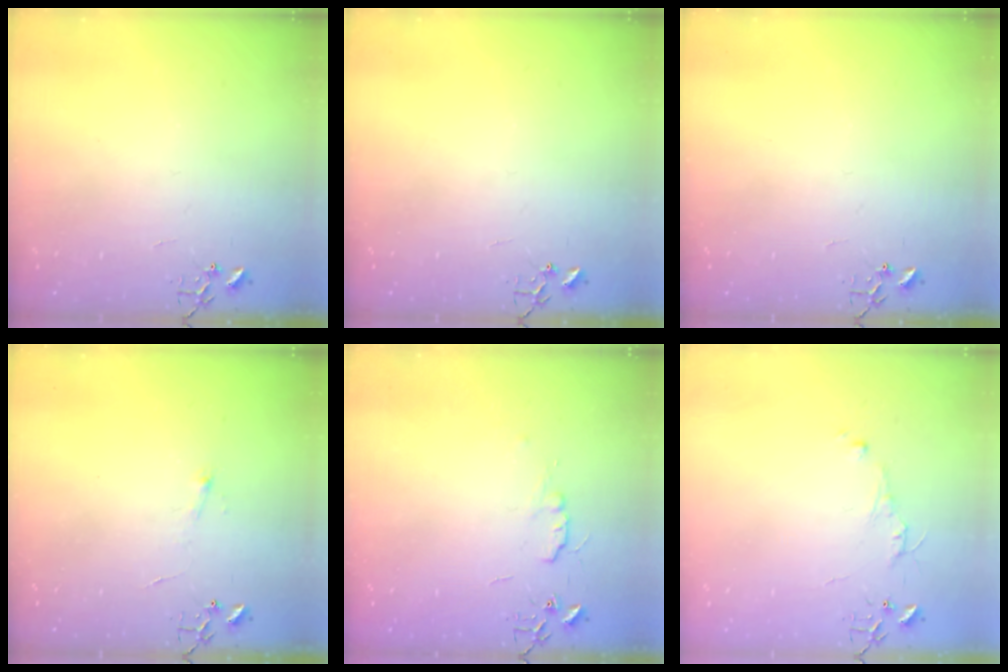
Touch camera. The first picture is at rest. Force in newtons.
{"total": 0.0}
{"total": 0.0}
{"total": 4.1, "press": 4.0, "slide": 0.6}
{"total": 5.6, "press": 5.5, "slide": 0.7}
{"total": 5.0, "press": 5.0, "slide": 0.6}